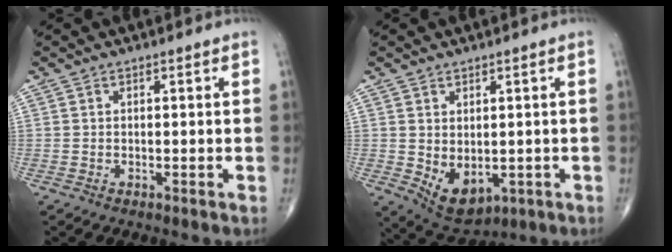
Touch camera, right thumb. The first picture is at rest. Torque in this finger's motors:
{"motor_torque": [-0.26, 0.50, 0.33, 0.37, 0.03]}